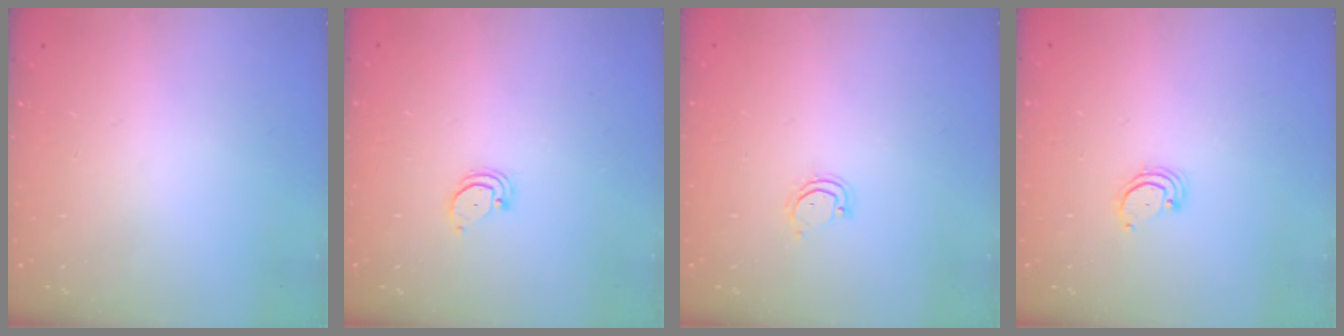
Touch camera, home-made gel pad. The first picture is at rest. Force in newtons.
{"total": 2.1, "press": 2.1, "slide": 0.2}
{"total": 2.8, "press": 2.8, "slide": 0.3}
{"total": 2.8, "press": 2.8, "slide": 0.3}